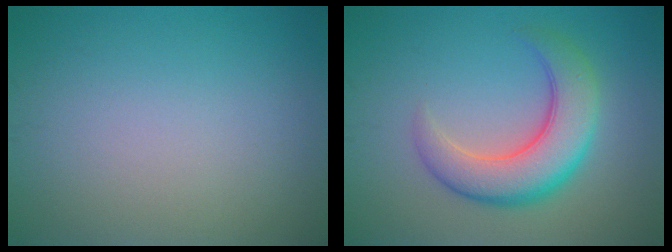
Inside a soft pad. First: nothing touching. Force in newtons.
{"total": 6.6, "press": 6.5, "slide": 0.5}